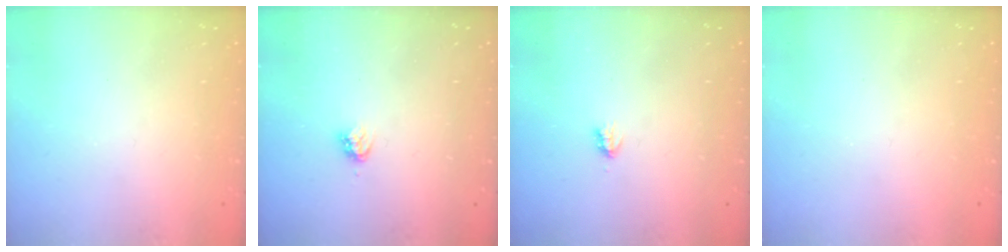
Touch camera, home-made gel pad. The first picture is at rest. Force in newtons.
{"total": 3.3, "press": 3.3, "slide": 0.3}
{"total": 1.9, "press": 1.8, "slide": 0.4}
{"total": 0.0}